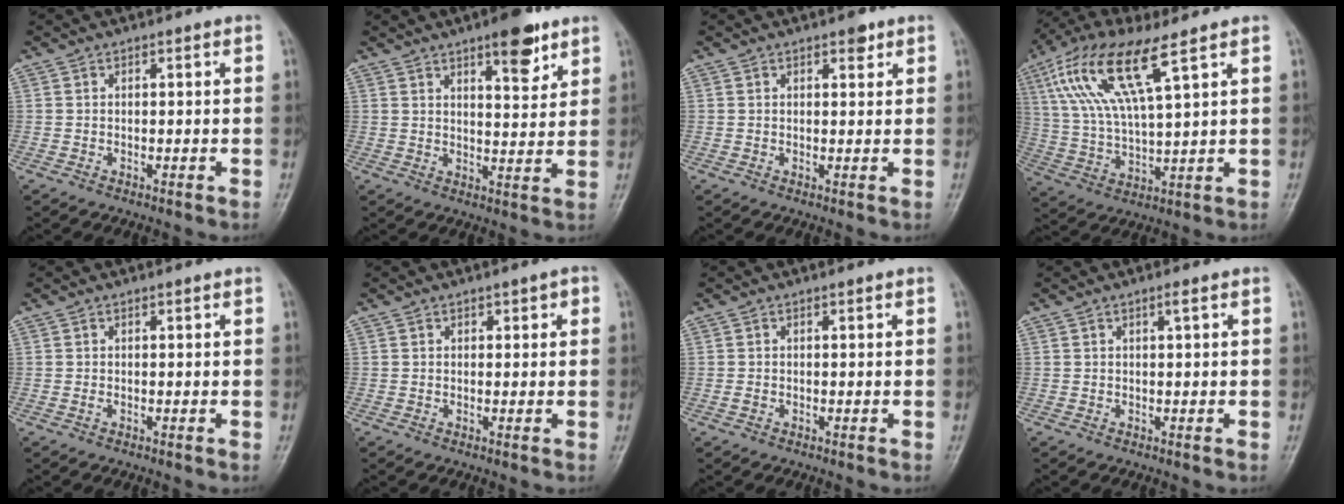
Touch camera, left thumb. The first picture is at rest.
{"total": 8.2, "force": [5.2, 2.7, 5.7], "torque": [-0.063, -0.030, 0.072]}
{"total": 2.0, "force": [1.3, 1.0, 1.2], "torque": [-0.005, -0.005, 0.016]}
{"total": 15.2, "force": [7.4, 4.0, 12.7], "torque": [-0.270, -0.010, 0.145]}
{"total": 0.0}
{"total": 1.6, "force": [0.7, 1.1, 0.9], "torque": [0.002, 0.000, 0.006]}
{"total": 0.7, "force": [-0.2, 0.5, 0.4], "torque": [-0.008, -0.001, -0.003]}
{"total": 0.9, "force": [0.4, 0.0, 0.8], "torque": [-0.014, 0.000, 0.006]}